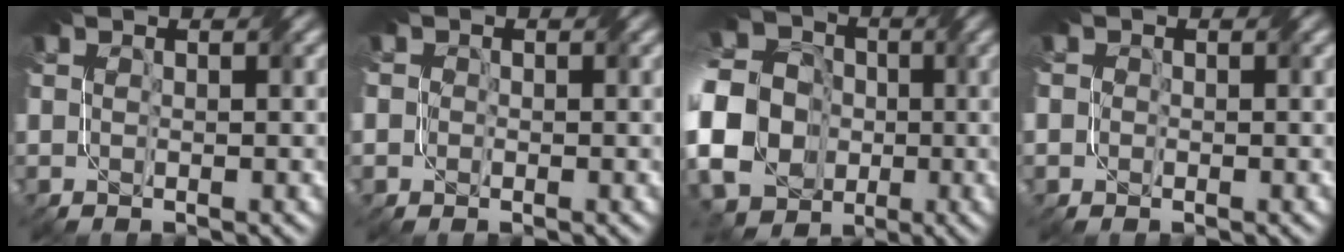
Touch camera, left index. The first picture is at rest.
{"total": 1.5, "force": [0.2, 1.5, 0.2], "torque": [0.001, 0.009, -0.014]}
{"total": 22.5, "force": [-5.0, 20.3, 8.5], "torque": [-0.219, -0.009, -0.152]}
{"total": 1.2, "force": [0.2, 1.2, 0.0], "torque": [0.002, 0.006, -0.008]}